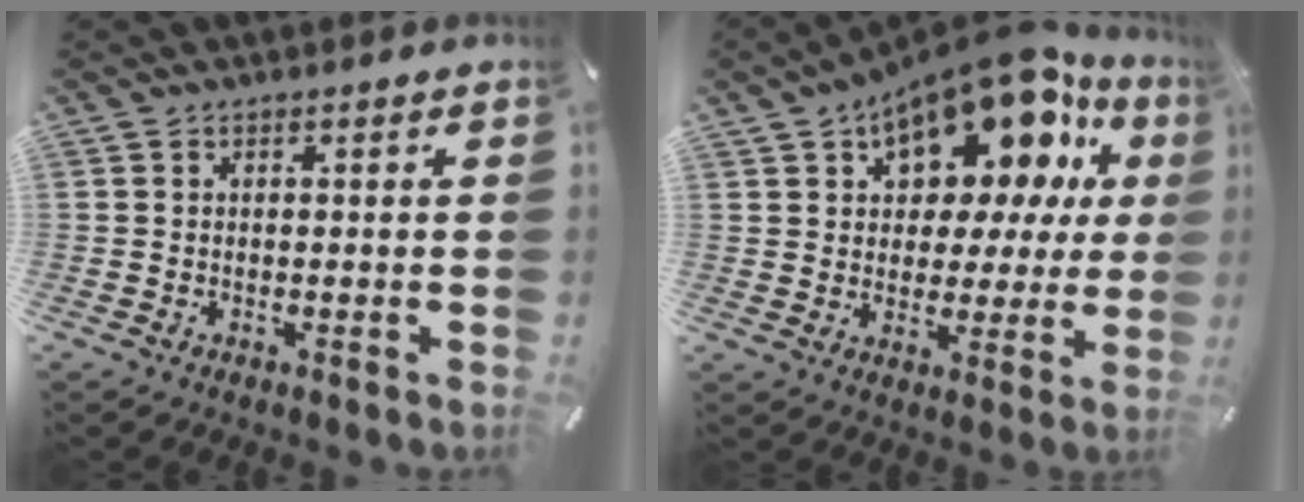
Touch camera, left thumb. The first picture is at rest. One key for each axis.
{"total": 17.1, "fx": 11.4, "fy": 8.5, "fz": 9.5, "tx": -0.149, "ty": -0.087, "tz": 0.194}